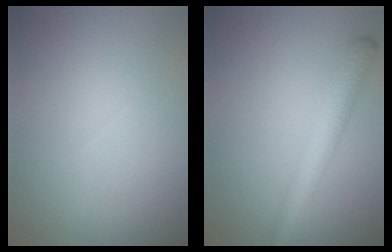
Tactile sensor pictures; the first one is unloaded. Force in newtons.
{"total": 4.0, "press": 4.0, "slide": 0.1}